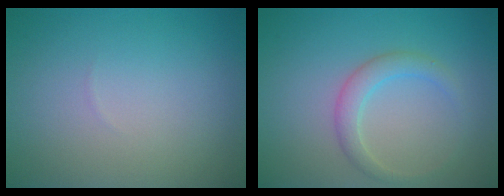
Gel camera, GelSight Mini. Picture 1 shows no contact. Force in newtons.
{"total": 2.2, "press": 2.2, "slide": 0.1}